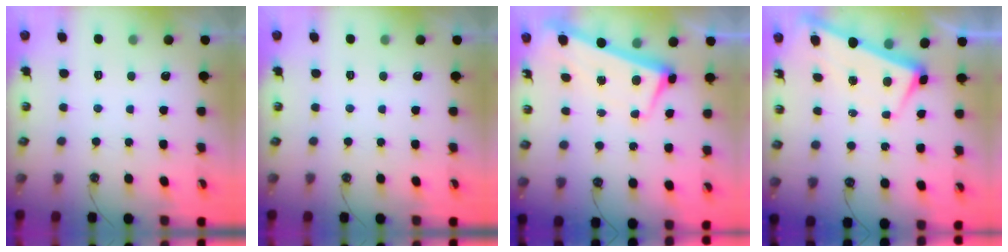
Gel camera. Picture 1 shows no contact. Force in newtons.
{"total": 0.0}
{"total": 1.3, "press": 0.2, "slide": 1.3}
{"total": 1.7, "press": 1.6, "slide": 0.5}